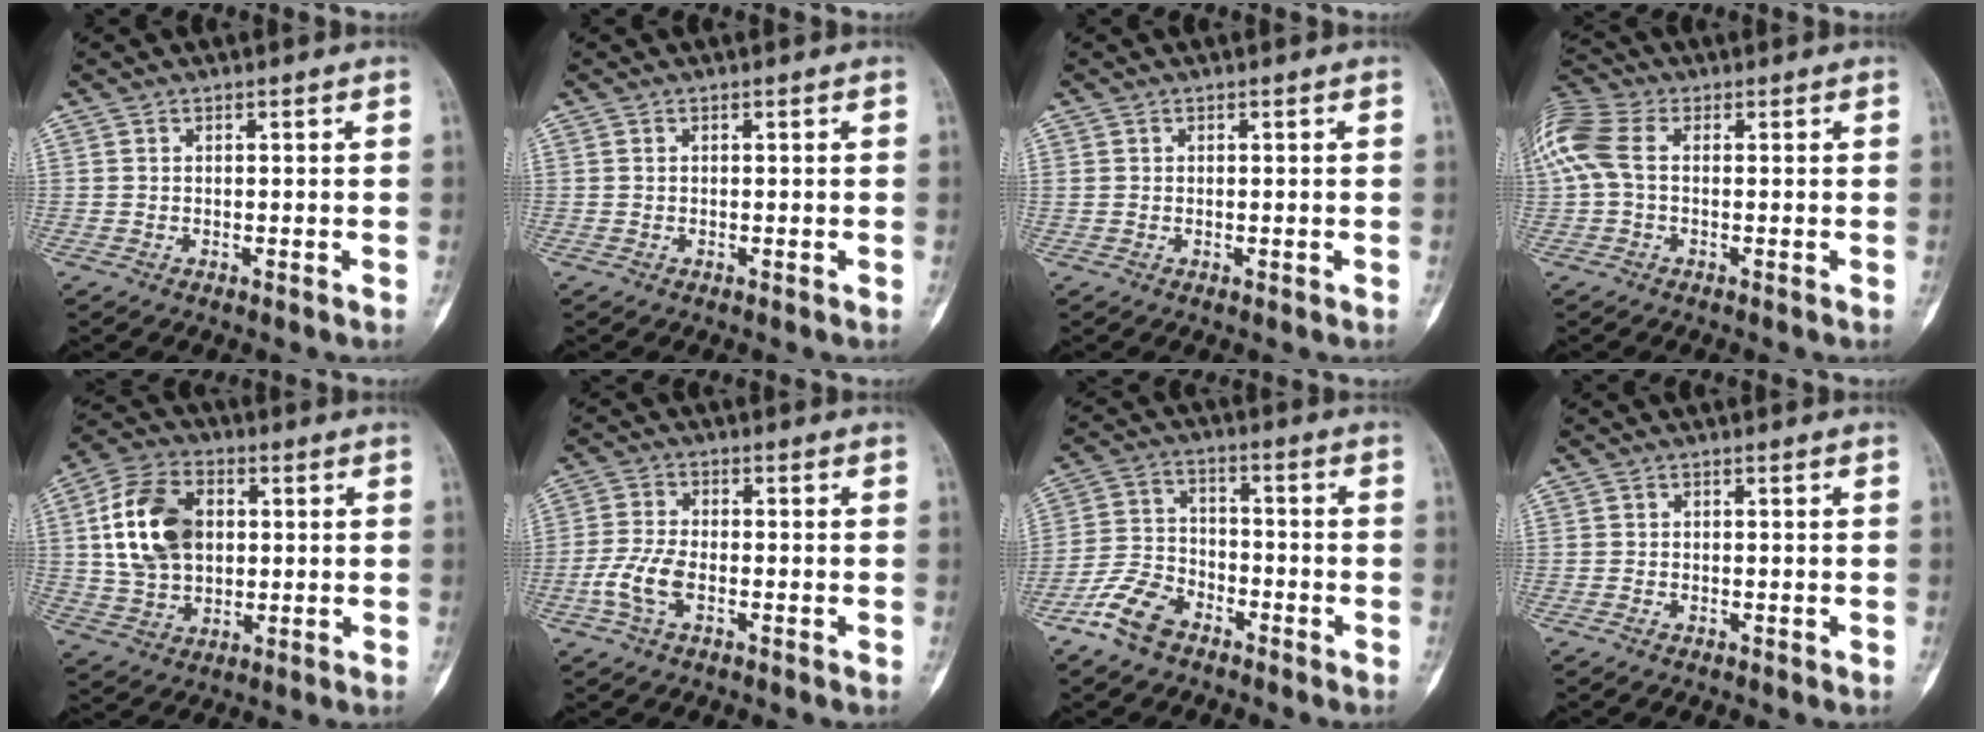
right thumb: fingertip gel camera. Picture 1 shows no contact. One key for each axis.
{"total": 0.0}
{"total": 0.7, "fx": 0.0, "fy": 0.5, "fz": 0.5, "tx": -0.015, "ty": 0.006, "tz": 0.006}
{"total": 10.2, "fx": 0.9, "fy": 6.3, "fz": 8.0, "tx": -0.202, "ty": 0.026, "tz": 0.011}
{"total": 14.7, "fx": 2.2, "fy": 10.1, "fz": 10.4, "tx": -0.176, "ty": 0.008, "tz": 0.039}
{"total": 6.1, "fx": -2.2, "fy": 2.9, "fz": 4.9, "tx": -0.118, "ty": 0.014, "tz": -0.044}
{"total": 9.1, "fx": -6.1, "fy": 5.2, "fz": 4.4, "tx": -0.086, "ty": 0.033, "tz": -0.125}
{"total": 0.6, "fx": -0.4, "fy": 0.4, "fz": 0.2, "tx": -0.007, "ty": 0.001, "tz": -0.009}